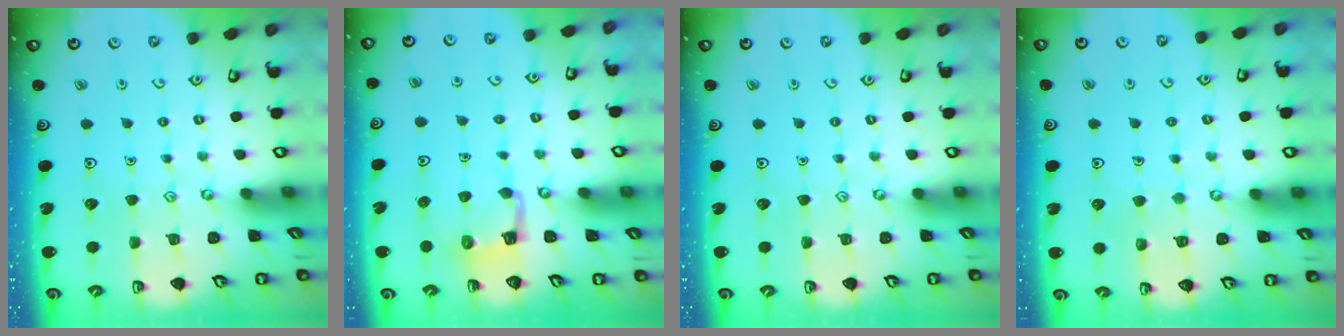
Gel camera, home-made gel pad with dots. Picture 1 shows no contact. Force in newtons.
{"total": 2.7, "press": 2.7, "slide": 0.4}
{"total": 0.0}
{"total": 3.9, "press": 3.9, "slide": 0.3}